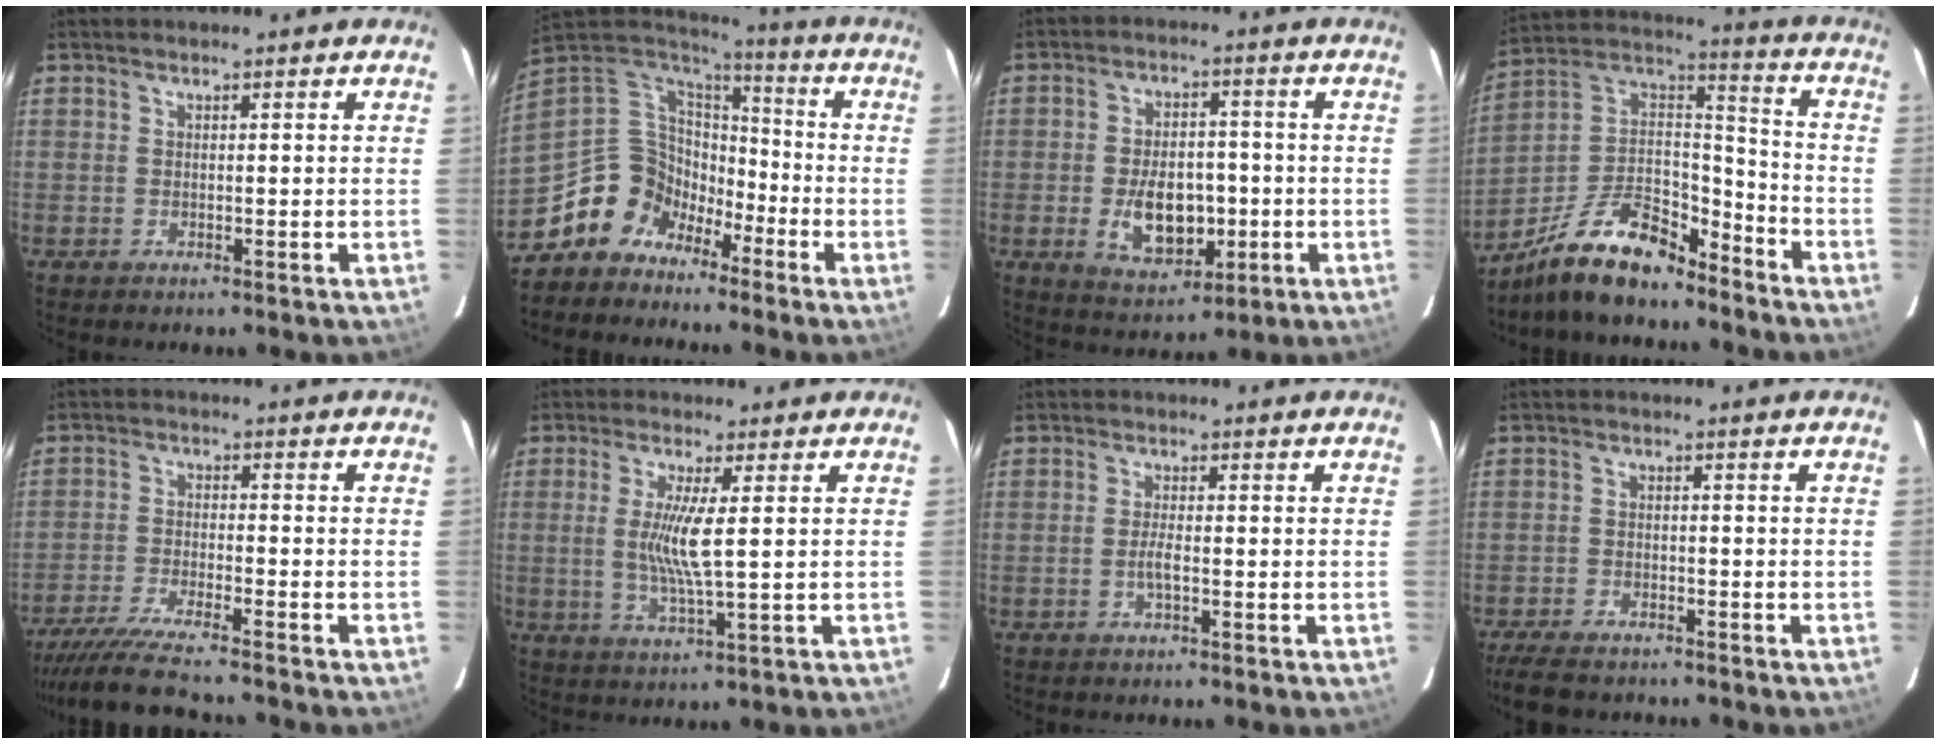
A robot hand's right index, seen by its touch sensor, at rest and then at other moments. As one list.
[{"total": 12.4, "force": [-7.9, 9.1, 2.7], "torque": [-0.077, 0.035, -0.150]}, {"total": 10.9, "force": [-2.5, 6.7, 8.3], "torque": [-0.157, 0.000, -0.025]}, {"total": 17.0, "force": [-13.0, 6.2, 9.0], "torque": [-0.198, 0.021, -0.232]}, {"total": 11.1, "force": [-10.1, 0.0, 4.6], "torque": [-0.113, -0.024, -0.178]}, {"total": 6.9, "force": [0.7, 0.2, 6.9], "torque": [-0.138, -0.011, 0.012]}, {"total": 2.0, "force": [-0.7, 0.2, 1.8], "torque": [-0.036, -0.002, -0.015]}, {"total": 8.5, "force": [-7.1, 3.2, 3.3], "torque": [-0.092, -0.013, -0.120]}]